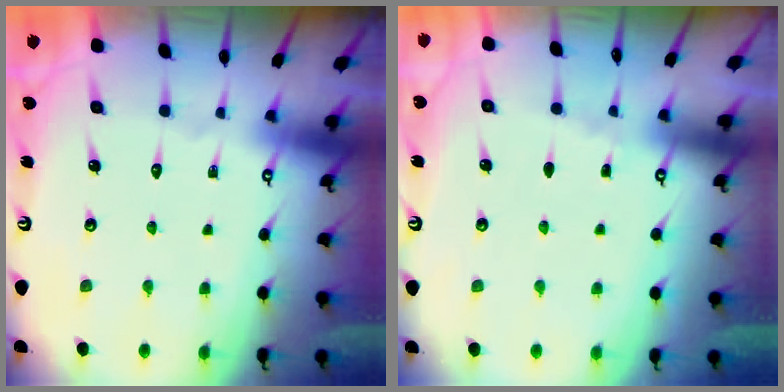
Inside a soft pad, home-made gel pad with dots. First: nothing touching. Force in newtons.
{"total": 2.7, "press": 2.6, "slide": 0.5}